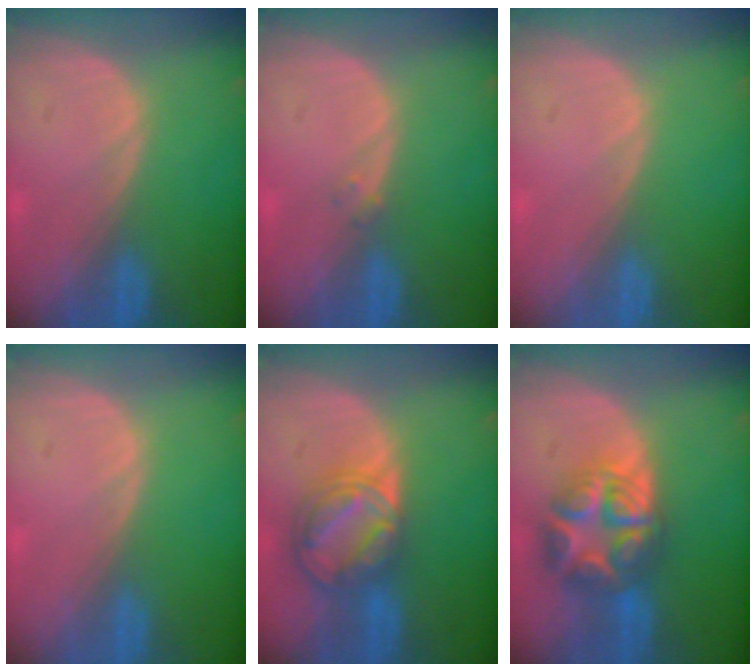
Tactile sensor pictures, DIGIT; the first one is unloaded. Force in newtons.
{"total": 1.0, "press": 0.9, "slide": 0.4}
{"total": 0.0}
{"total": 0.0}
{"total": 8.7, "press": 7.3, "slide": 4.6}
{"total": 8.6, "press": 8.6, "slide": 0.6}